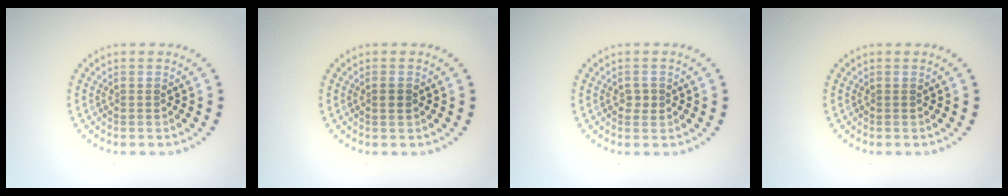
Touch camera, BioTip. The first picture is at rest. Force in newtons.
{"total": 0.8, "press": 0.8, "slide": 0.2}
{"total": 1.1, "press": 1.0, "slide": 0.2}
{"total": 0.0}